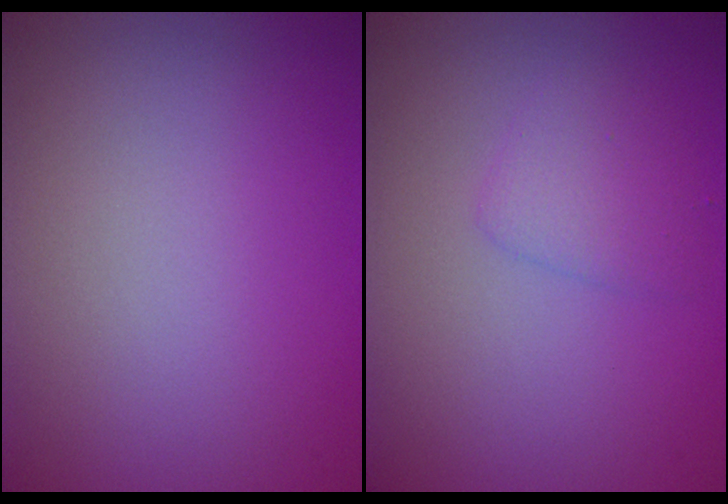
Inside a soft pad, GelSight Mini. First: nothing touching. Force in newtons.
{"total": 1.9, "press": 1.9, "slide": 0.0}